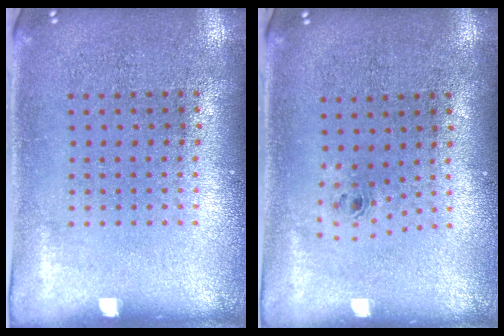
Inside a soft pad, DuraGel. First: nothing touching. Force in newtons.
{"total": 0.7, "press": 0.4, "slide": 0.6}